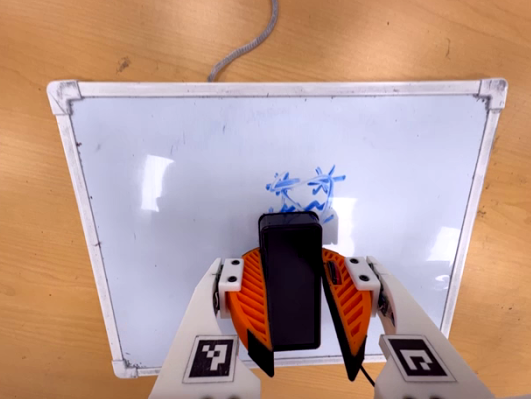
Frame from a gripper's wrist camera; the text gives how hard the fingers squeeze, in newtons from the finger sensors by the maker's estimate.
{"total": 13.1, "left": 13.1, "right": 13.0}